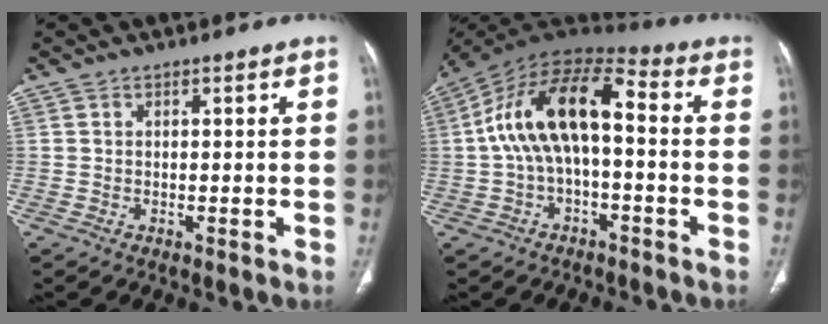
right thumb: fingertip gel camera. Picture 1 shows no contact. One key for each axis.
{"total": 15.6, "fx": 0.1, "fy": 7.7, "fz": 13.6, "tx": -0.245, "ty": 0.055, "tz": -0.009}